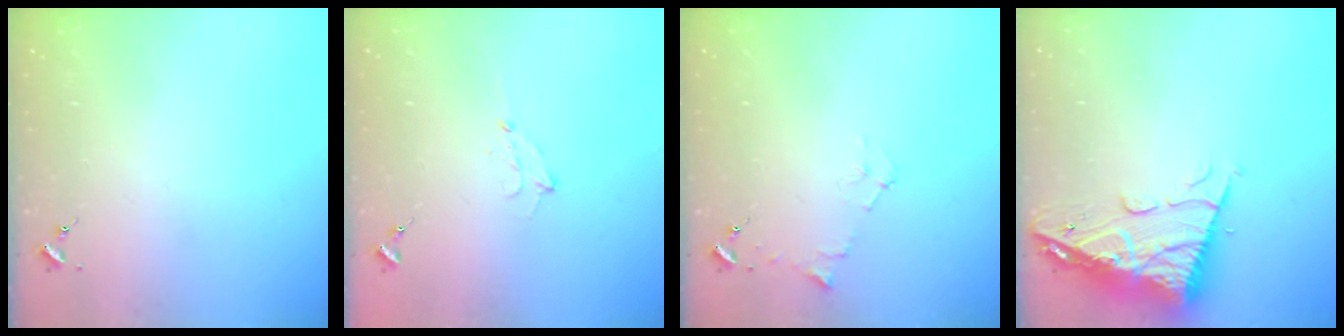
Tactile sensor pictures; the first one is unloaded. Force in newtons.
{"total": 5.7, "press": 5.6, "slide": 0.7}
{"total": 6.2, "press": 6.1, "slide": 0.7}
{"total": 14.0, "press": 13.9, "slide": 1.3}